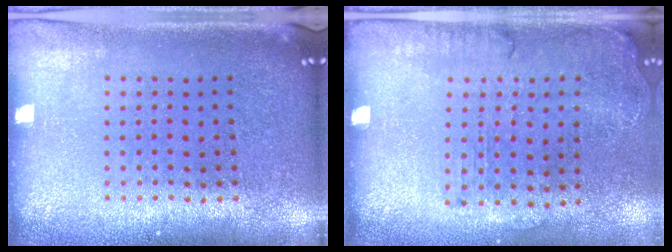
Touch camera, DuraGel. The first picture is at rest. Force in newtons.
{"total": 1.6, "press": 1.3, "slide": 1.0}